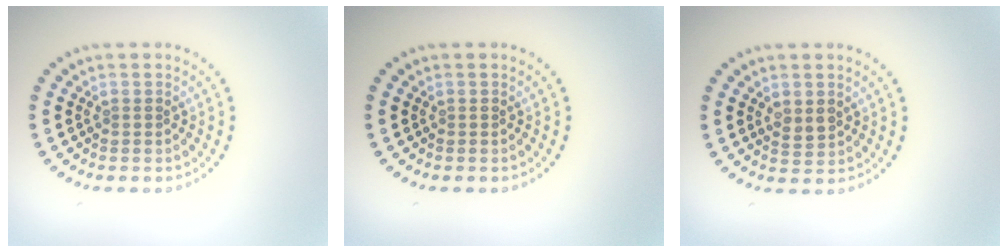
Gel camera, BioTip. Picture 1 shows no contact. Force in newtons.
{"total": 0.0}
{"total": 1.6, "press": 1.6, "slide": 0.1}